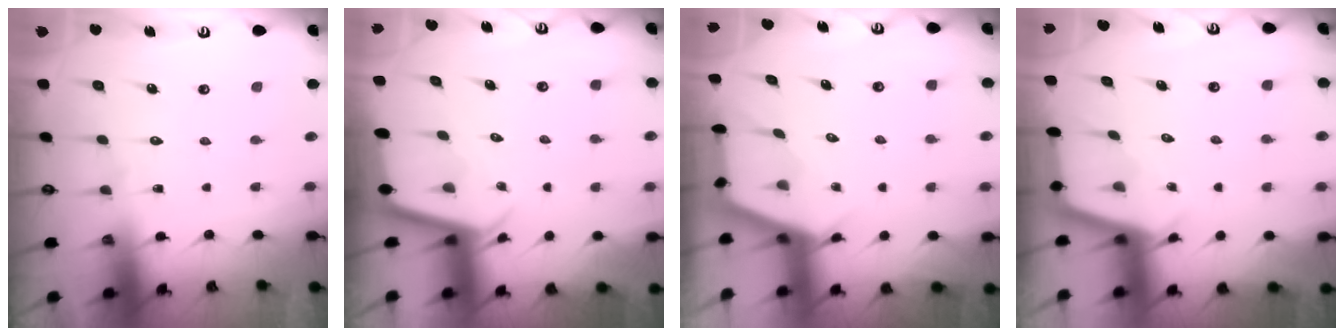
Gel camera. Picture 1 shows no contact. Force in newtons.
{"total": 2.3, "press": 2.3, "slide": 0.1}
{"total": 2.6, "press": 2.6, "slide": 0.4}
{"total": 2.9, "press": 2.9, "slide": 0.3}